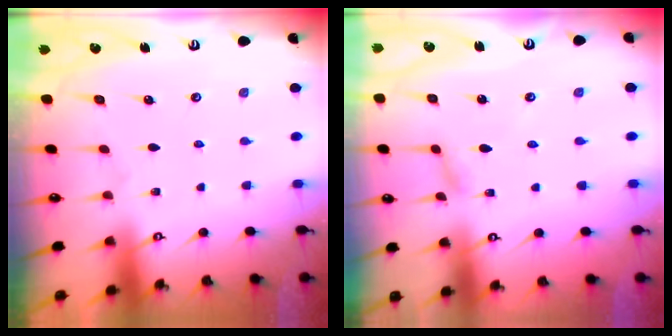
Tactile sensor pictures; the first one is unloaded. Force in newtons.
{"total": 2.4, "press": 2.4, "slide": 0.2}